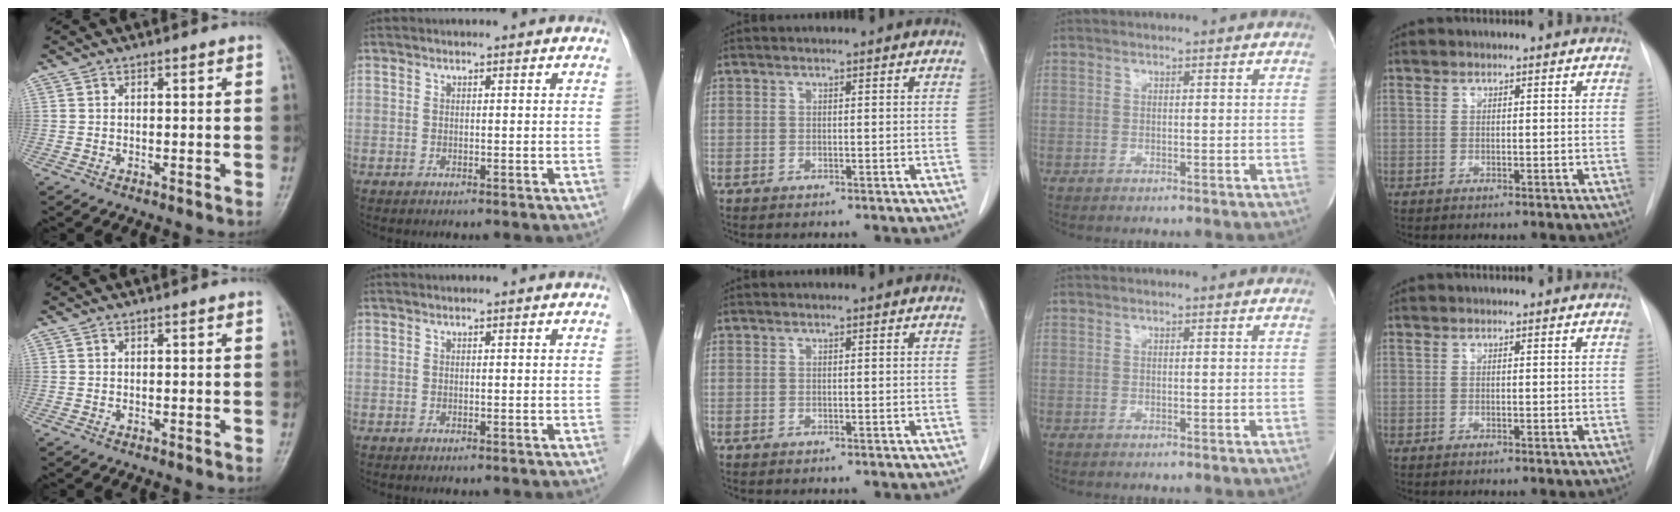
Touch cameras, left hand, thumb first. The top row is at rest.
{}